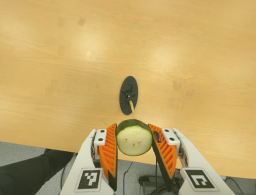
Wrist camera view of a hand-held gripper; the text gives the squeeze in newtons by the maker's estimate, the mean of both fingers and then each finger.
{"total": 11.9, "left": 12.1, "right": 11.7}